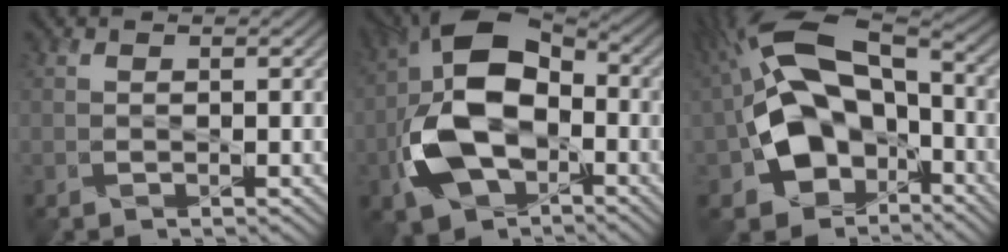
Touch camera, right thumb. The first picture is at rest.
{"total": 14.3, "force": [-3.5, 9.1, 10.5], "torque": [-0.233, -0.012, -0.072]}
{"total": 18.0, "force": [-3.3, 11.7, 13.4], "torque": [-0.247, 0.004, -0.069]}